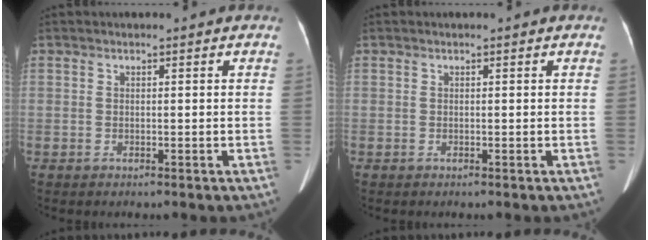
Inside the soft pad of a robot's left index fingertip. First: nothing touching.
{"total": 0.0}